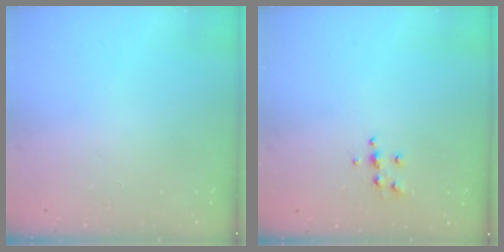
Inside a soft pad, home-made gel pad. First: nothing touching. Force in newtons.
{"total": 5.5, "press": 5.4, "slide": 0.6}